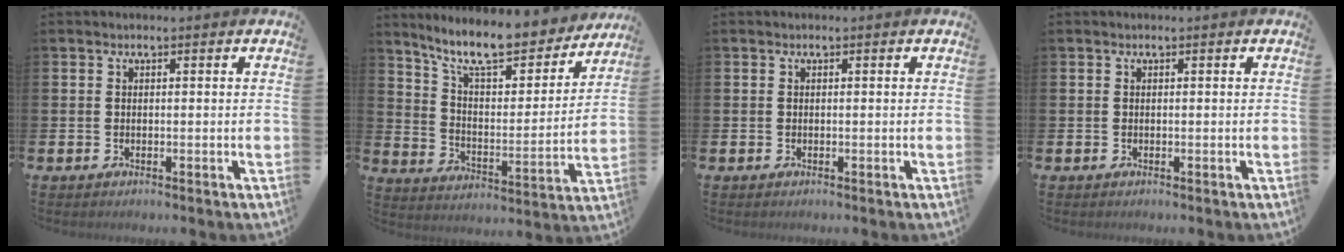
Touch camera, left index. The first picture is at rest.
{"total": 11.7, "force": [10.2, 2.8, 5.1], "torque": [-0.122, -0.069, 0.177]}
{"total": 0.0}
{"total": 0.0}